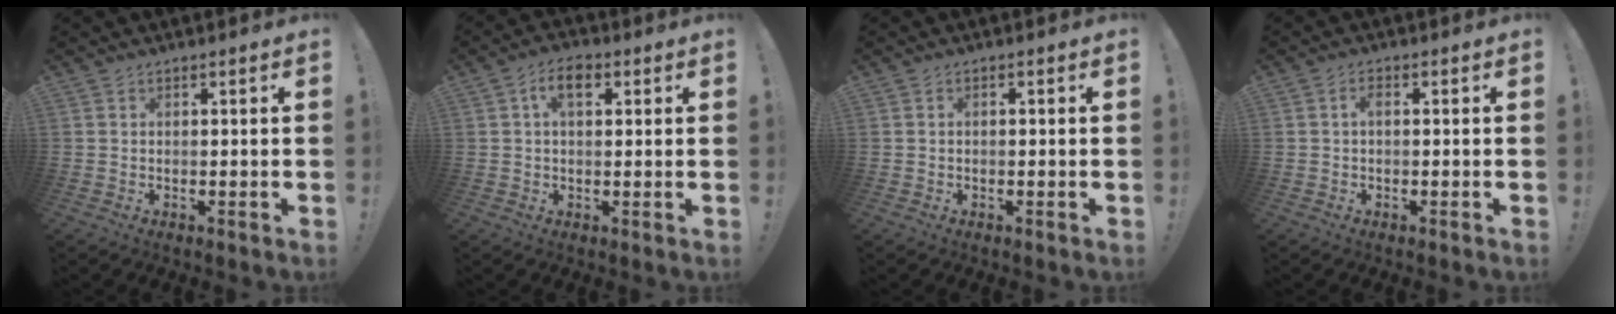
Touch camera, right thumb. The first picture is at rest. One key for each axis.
{"total": 5.9, "fx": 1.9, "fy": 3.3, "fz": 4.4, "tx": -0.069, "ty": 0.006, "tz": 0.030}
{"total": 0.6, "fx": -0.4, "fy": 0.2, "fz": 0.3, "tx": -0.004, "ty": 0.001, "tz": -0.008}
{"total": 1.7, "fx": -0.2, "fy": 0.7, "fz": 1.6, "tx": -0.032, "ty": 0.008, "tz": -0.006}